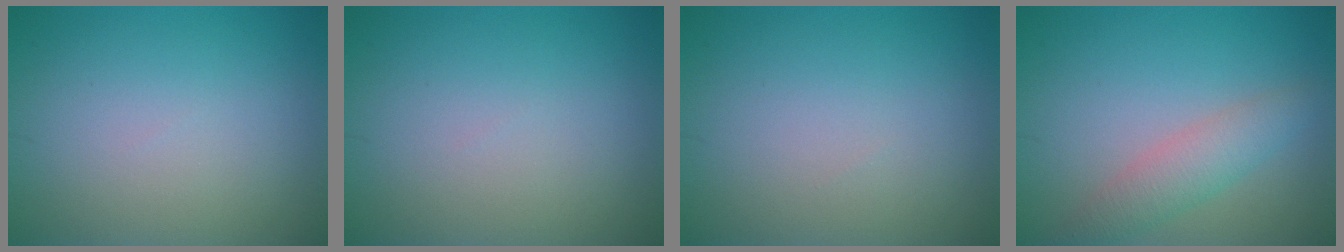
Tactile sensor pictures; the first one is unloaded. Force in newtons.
{"total": 0.0}
{"total": 0.0}
{"total": 2.9, "press": 2.9, "slide": 0.1}